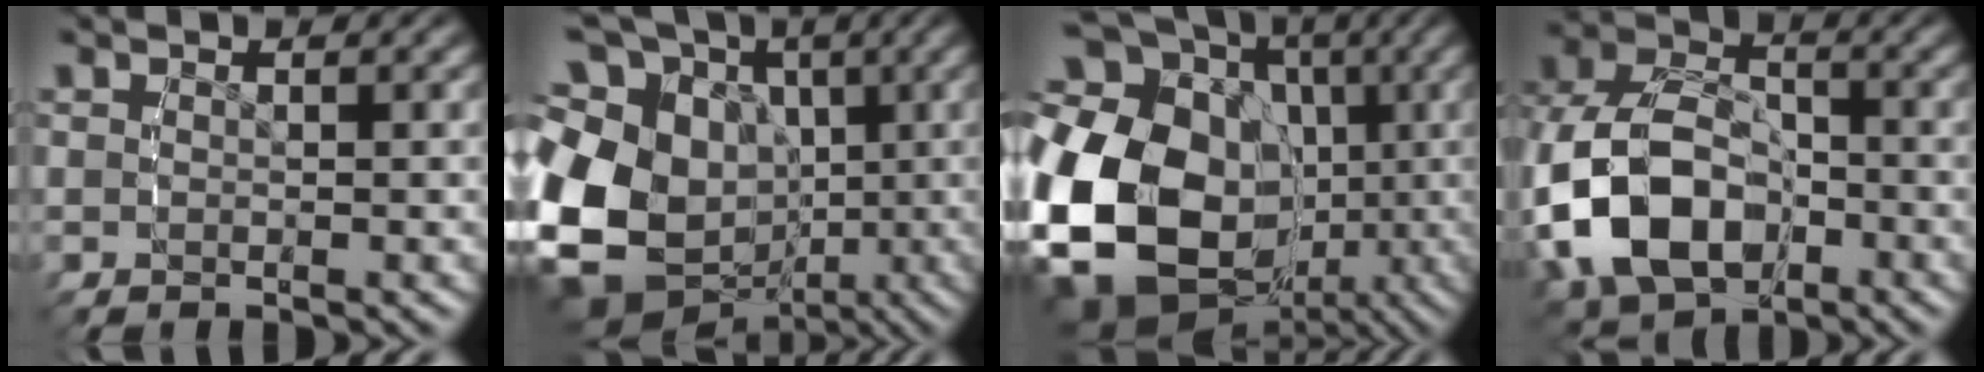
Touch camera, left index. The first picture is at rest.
{"total": 18.2, "force": [-1.3, 14.8, 10.5], "torque": [-0.227, -0.067, -0.009]}
{"total": 23.6, "force": [-2.3, 19.1, 13.7], "torque": [-0.319, -0.078, -0.017]}
{"total": 11.5, "force": [-1.8, 8.8, 7.1], "torque": [-0.172, -0.039, -0.018]}